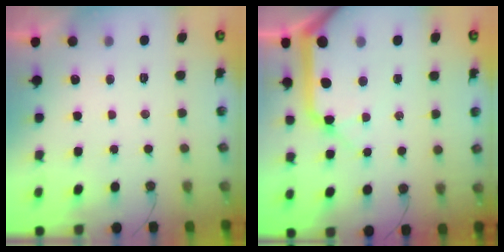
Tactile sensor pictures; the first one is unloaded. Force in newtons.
{"total": 19.0, "press": 18.7, "slide": 3.5}